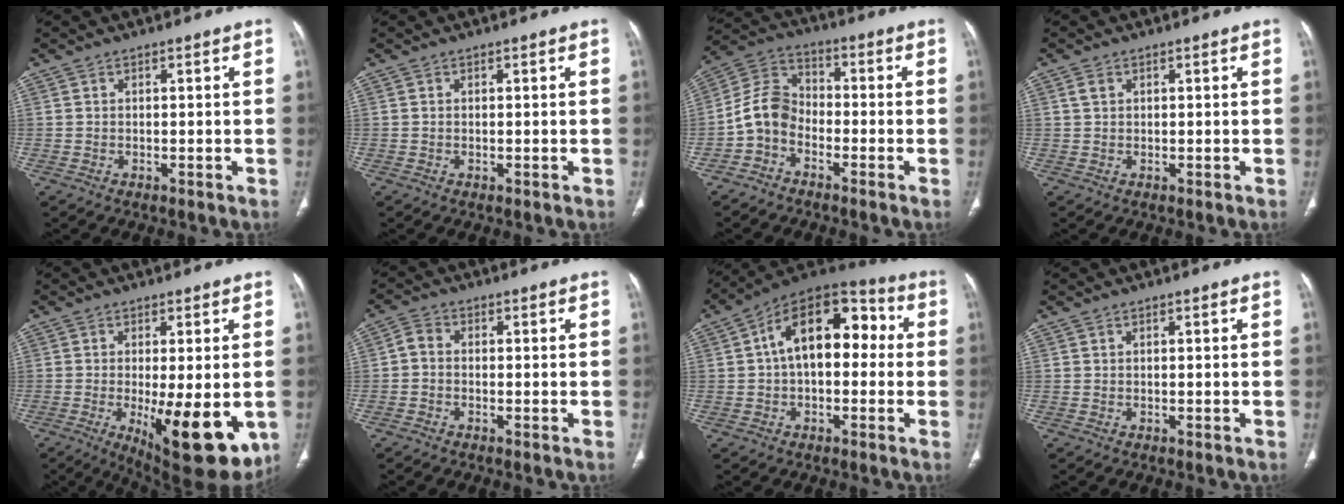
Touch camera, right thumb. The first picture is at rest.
{"total": 0.0}
{"total": 7.6, "force": [-3.1, 5.4, 4.4], "torque": [-0.081, 0.043, -0.078]}
{"total": 1.3, "force": [0.5, 1.0, 0.8], "torque": [-0.016, 0.004, 0.011]}
{"total": 15.5, "force": [-3.8, 5.3, 14.1], "torque": [-0.176, -0.024, -0.037]}
{"total": 2.6, "force": [-0.6, 1.8, 1.8], "torque": [-0.030, 0.011, -0.022]}
{"total": 16.5, "force": [1.8, 9.9, 13.1], "torque": [-0.172, 0.054, 0.015]}
{"total": 0.0}